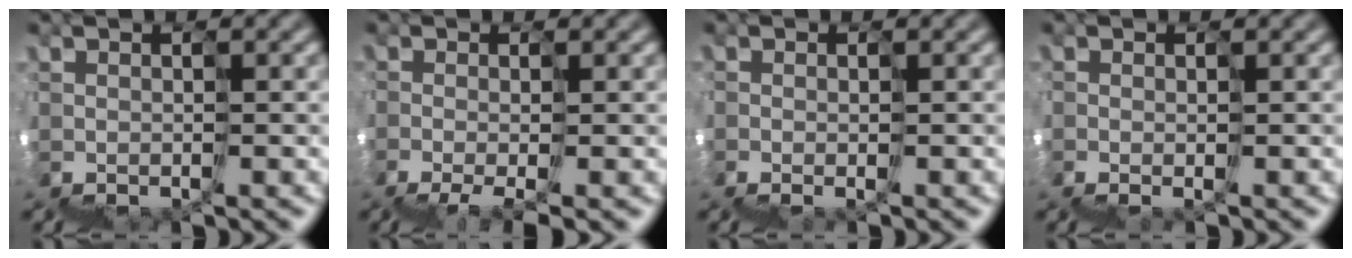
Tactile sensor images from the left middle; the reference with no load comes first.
{"total": 2.8, "force": [-1.6, 0.4, 2.2], "torque": [-0.018, -0.010, -0.023]}
{"total": 2.6, "force": [-1.0, 1.0, 2.2], "torque": [-0.029, -0.014, -0.013]}
{"total": 2.7, "force": [-0.7, 1.1, 2.4], "torque": [-0.024, -0.009, -0.009]}